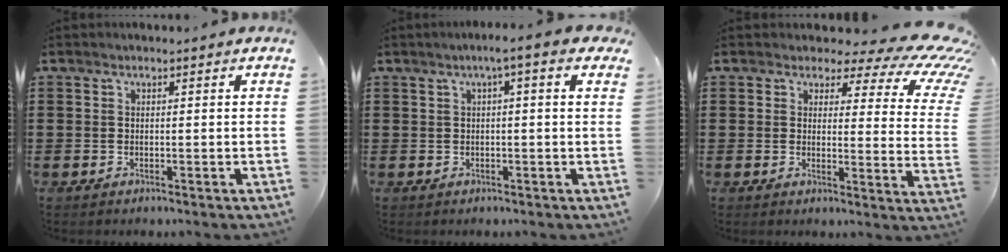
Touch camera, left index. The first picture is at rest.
{"total": 2.8, "force": [0.7, 0.1, 2.7], "torque": [-0.052, 0.003, 0.010]}
{"total": 6.0, "force": [4.2, 2.6, 3.4], "torque": [-0.060, -0.023, 0.070]}